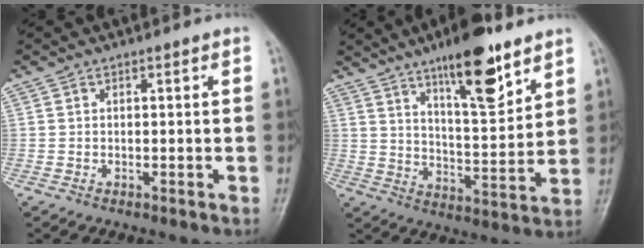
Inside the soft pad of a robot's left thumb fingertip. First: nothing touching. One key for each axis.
{"total": 14.8, "fx": 9.5, "fy": 4.1, "fz": 10.6, "tx": -0.143, "ty": -0.057, "tz": 0.157}